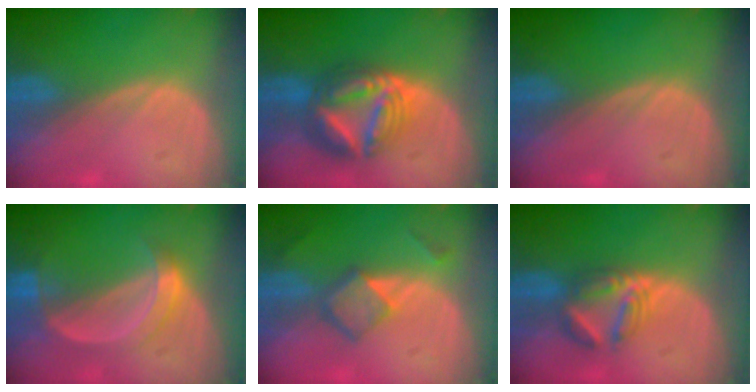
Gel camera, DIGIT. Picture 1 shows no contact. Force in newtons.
{"total": 9.2, "press": 9.1, "slide": 0.9}
{"total": 0.0}
{"total": 5.6, "press": 5.3, "slide": 1.7}
{"total": 5.5, "press": 4.8, "slide": 2.8}
{"total": 5.8, "press": 5.6, "slide": 1.3}